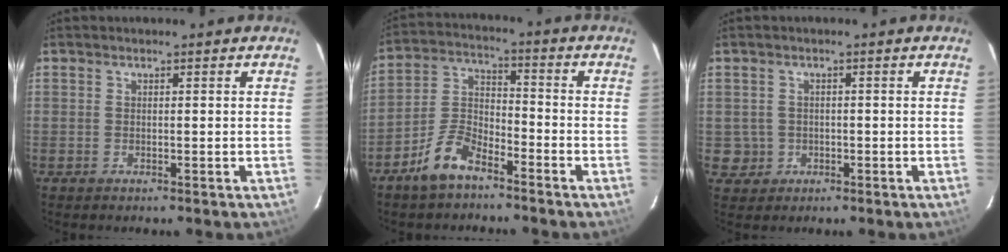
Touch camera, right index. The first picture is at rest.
{"total": 8.4, "force": [-6.2, 3.3, 4.7], "torque": [-0.110, 0.015, -0.121]}
{"total": 3.4, "force": [-0.5, 3.4, 0.0], "torque": [0.001, 0.014, 0.000]}